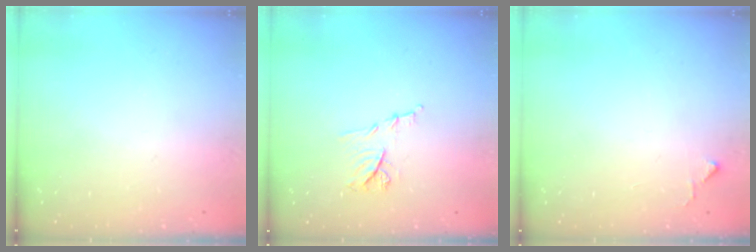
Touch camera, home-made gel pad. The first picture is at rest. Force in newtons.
{"total": 7.3, "press": 7.2, "slide": 0.9}
{"total": 4.2, "press": 4.1, "slide": 0.7}